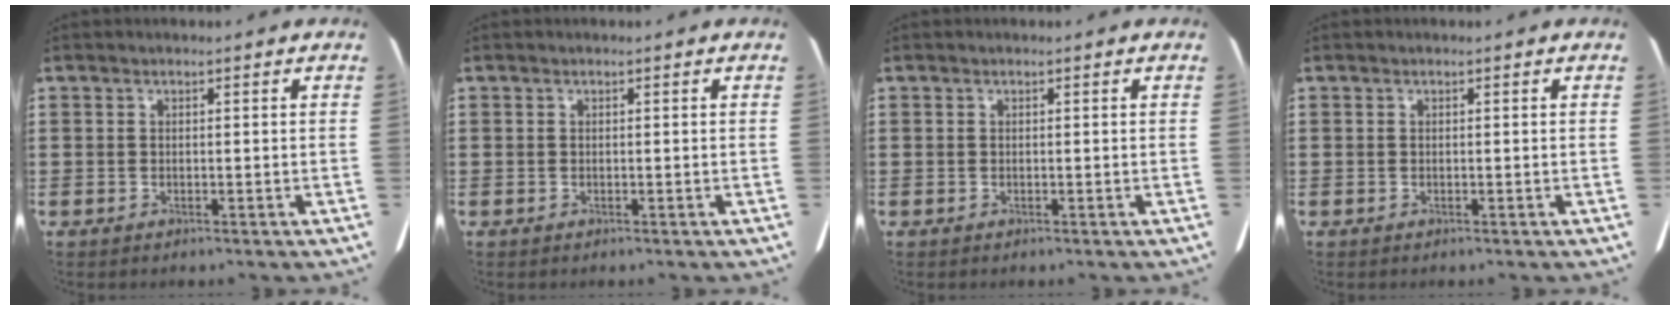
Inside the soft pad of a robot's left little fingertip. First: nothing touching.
{"total": 0.0}
{"total": 0.0}
{"total": 0.0}